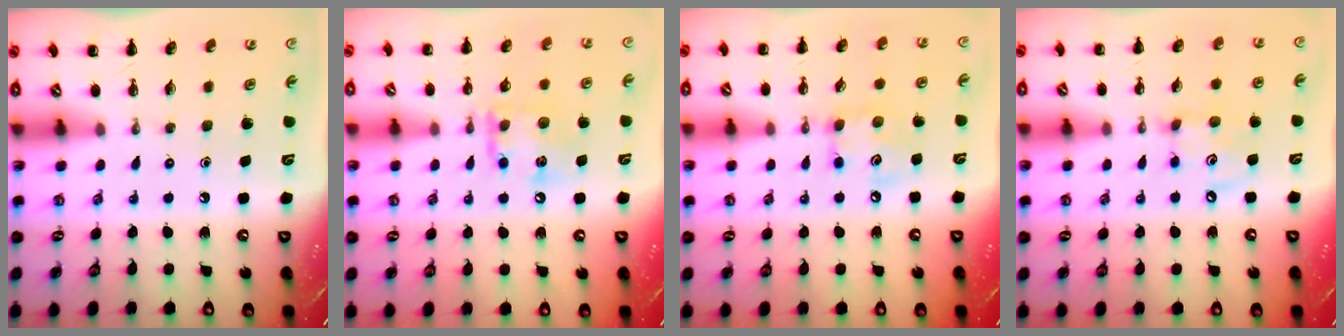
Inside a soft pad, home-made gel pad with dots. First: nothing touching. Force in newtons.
{"total": 12.1, "press": 12.0, "slide": 1.3}
{"total": 7.0, "press": 7.0, "slide": 0.4}
{"total": 6.8, "press": 6.7, "slide": 1.2}